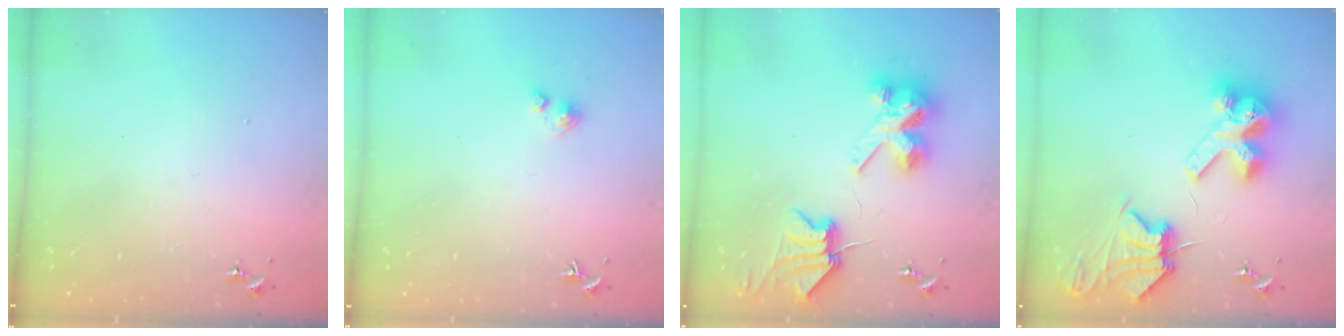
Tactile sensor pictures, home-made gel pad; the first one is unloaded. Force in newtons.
{"total": 3.0, "press": 3.0, "slide": 0.3}
{"total": 9.7, "press": 9.6, "slide": 1.4}
{"total": 13.2, "press": 13.1, "slide": 1.7}